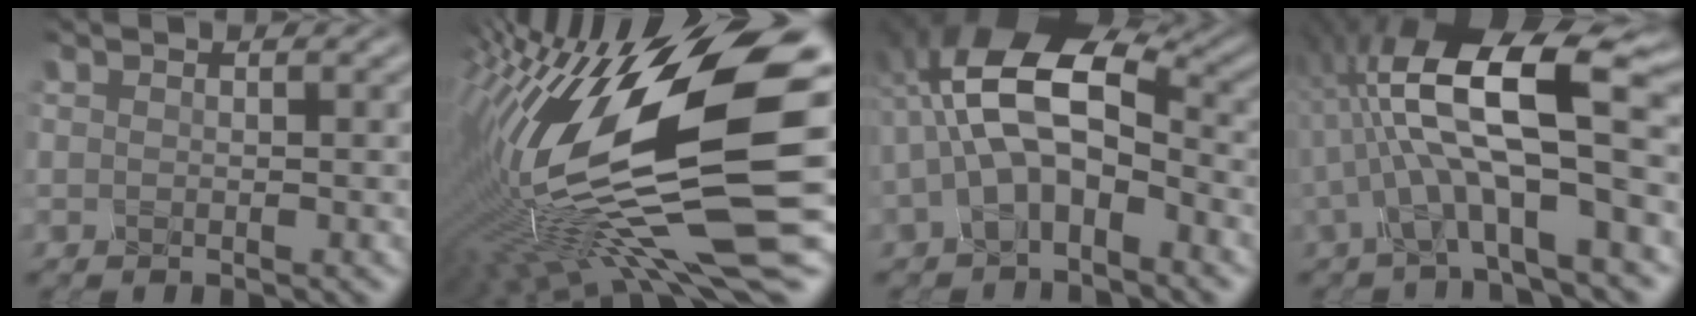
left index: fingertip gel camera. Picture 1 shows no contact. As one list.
[{"total": 17.5, "force": [-3.1, 4.7, 16.6], "torque": [-0.329, -0.011, -0.043]}, {"total": 7.3, "force": [-2.3, 3.4, 6.0], "torque": [-0.138, 0.020, -0.031]}, {"total": 10.5, "force": [-1.9, 2.6, 10.0], "torque": [-0.197, 0.016, -0.017]}]